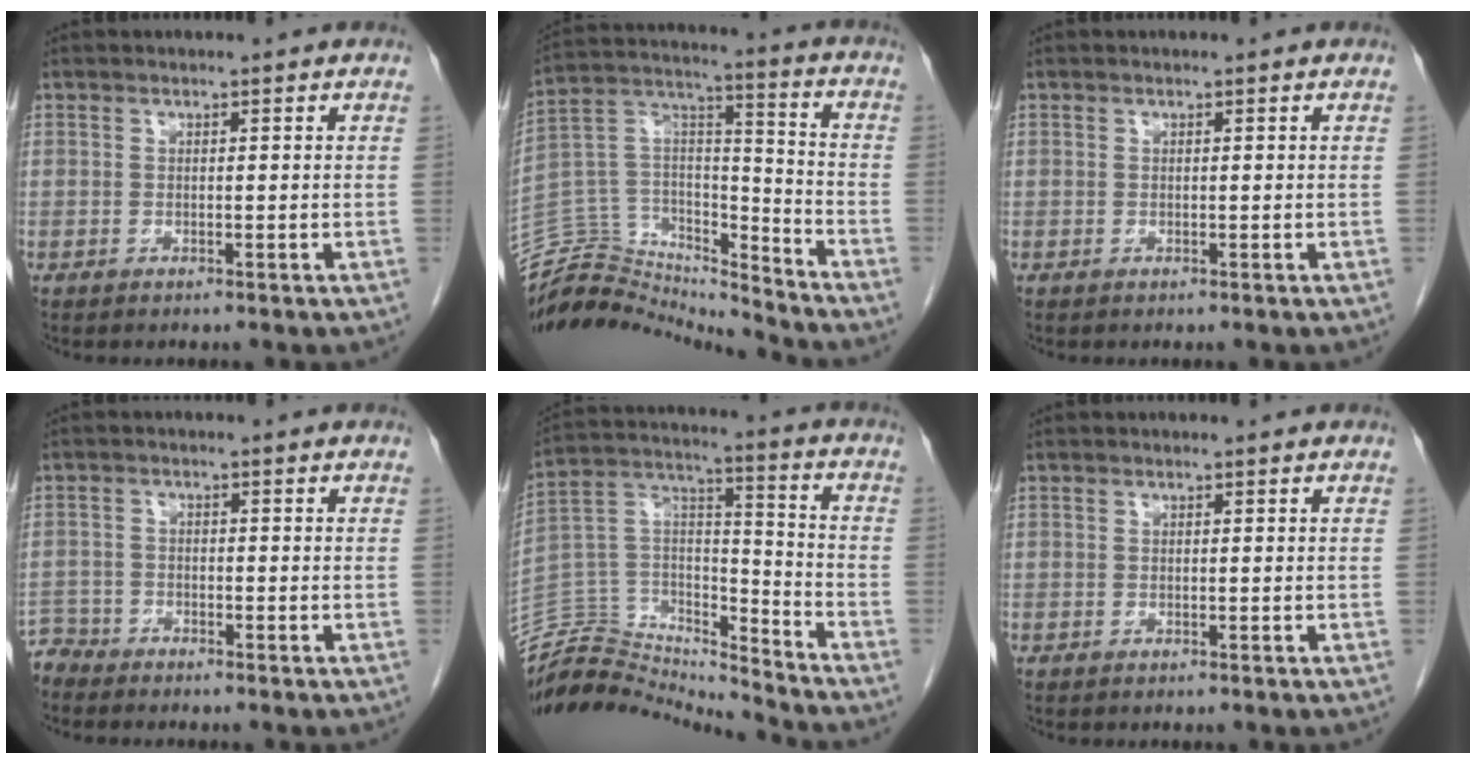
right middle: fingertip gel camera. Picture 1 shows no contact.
{"total": 17.8, "force": [-17.5, 2.4, 1.4], "torque": [-0.023, 0.069, -0.303]}
{"total": 0.0}
{"total": 3.3, "force": [-3.1, 0.5, -1.0], "torque": [0.020, -0.008, -0.063]}
{"total": 17.2, "force": [-17.1, 1.6, 0.8], "torque": [-0.011, 0.063, -0.301]}
{"total": 0.0}